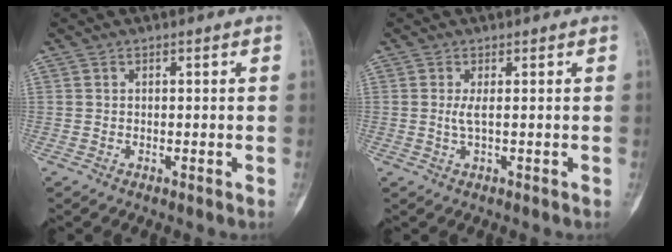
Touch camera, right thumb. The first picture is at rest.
{"total": 1.8, "force": [0.1, 0.1, 1.7], "torque": [-0.050, -0.003, 0.005]}